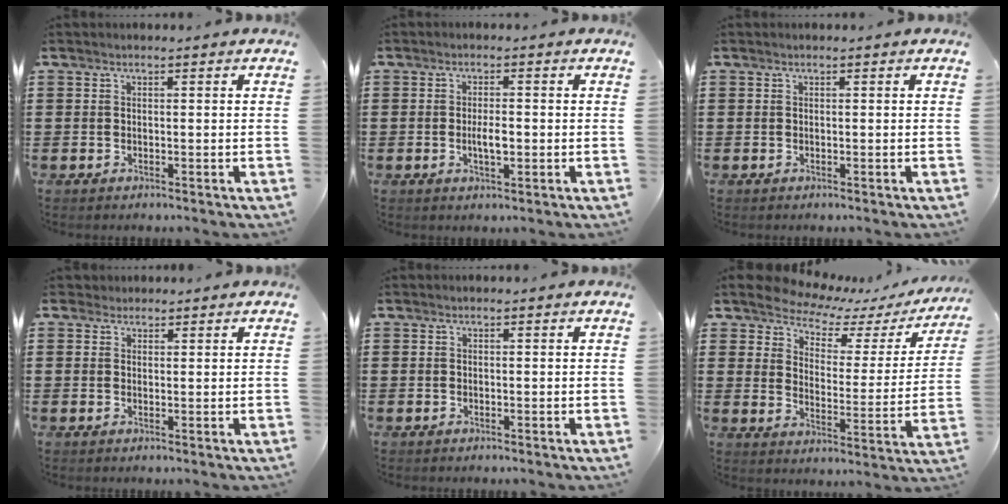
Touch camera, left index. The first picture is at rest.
{"total": 3.1, "force": [-0.4, 1.1, 2.9], "torque": [-0.054, 0.002, -0.008]}
{"total": 0.0}
{"total": 1.5, "force": [1.3, 0.8, 0.0], "torque": [-0.006, 0.008, 0.026]}
{"total": 0.0}
{"total": 5.4, "force": [5.1, 1.5, 1.1], "torque": [-0.055, -0.037, 0.084]}